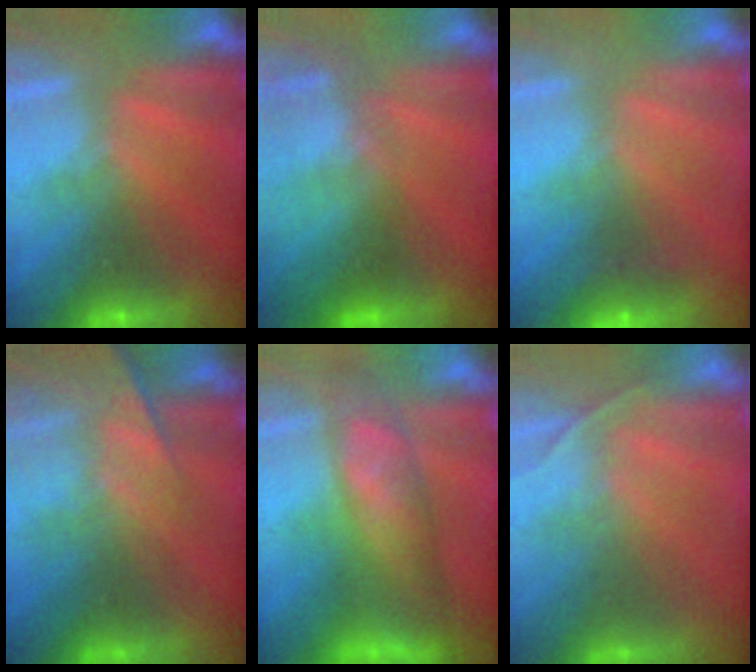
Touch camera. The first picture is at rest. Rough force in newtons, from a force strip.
{"total": 2.8}
{"total": 2.3}
{"total": 11.8}
{"total": 7.9}
{"total": 1.8}